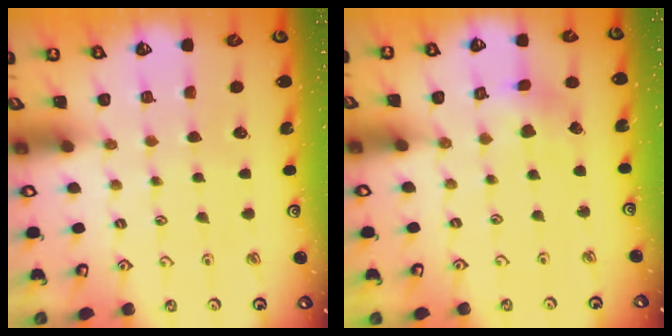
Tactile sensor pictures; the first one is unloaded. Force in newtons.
{"total": 2.7, "press": 2.7, "slide": 0.3}